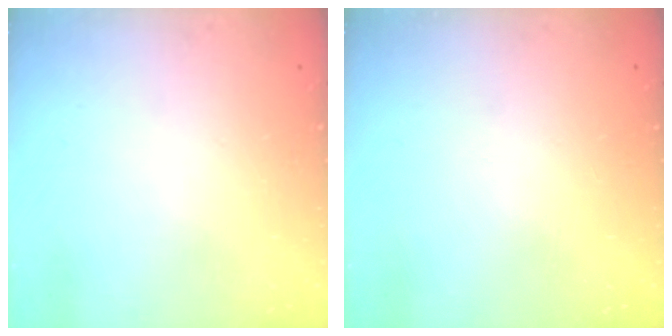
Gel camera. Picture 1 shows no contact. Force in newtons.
{"total": 0.0}